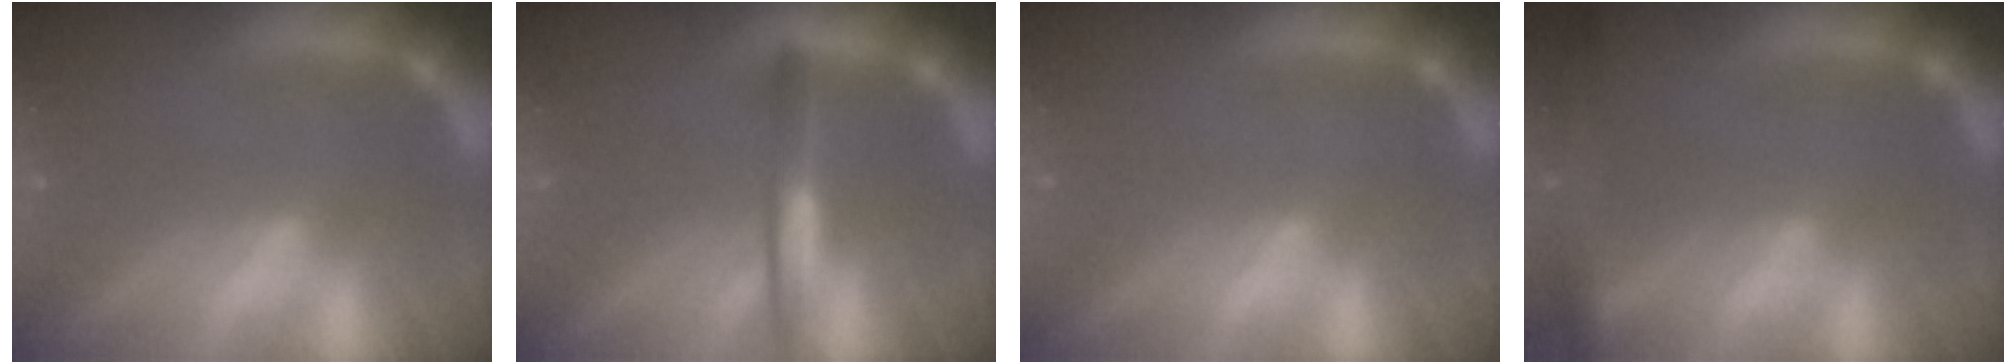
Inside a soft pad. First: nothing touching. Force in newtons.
{"total": 3.0}
{"total": 0.0}
{"total": 5.0}